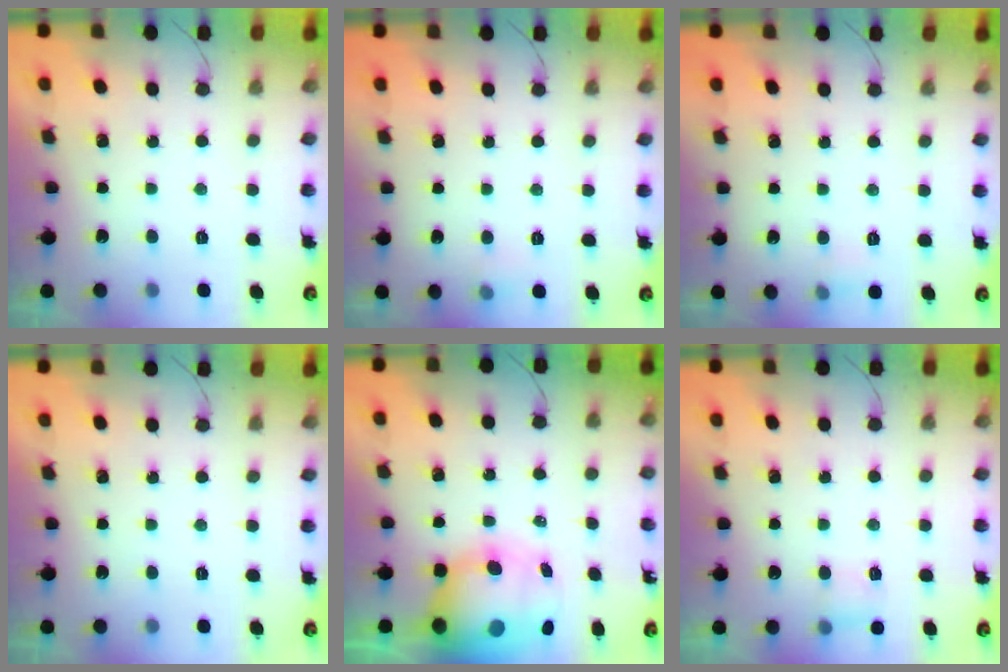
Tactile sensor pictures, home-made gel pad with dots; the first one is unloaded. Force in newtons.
{"total": 4.3, "press": 4.0, "slide": 1.4}
{"total": 4.1, "press": 3.9, "slide": 1.3}
{"total": 0.0}
{"total": 15.1, "press": 14.6, "slide": 3.7}
{"total": 5.0, "press": 3.8, "slide": 3.3}